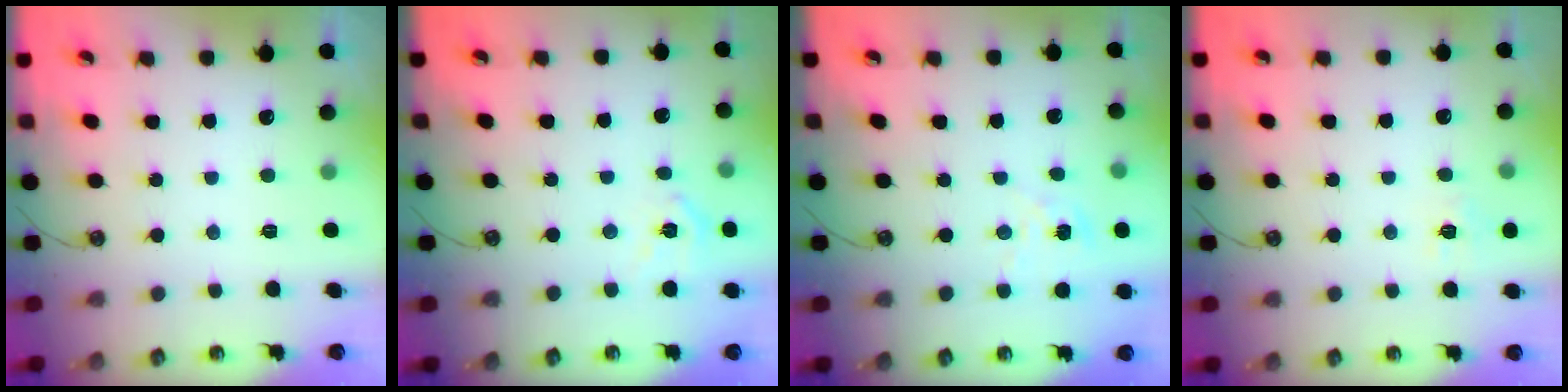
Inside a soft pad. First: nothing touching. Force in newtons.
{"total": 7.8, "press": 7.7, "slide": 1.0}
{"total": 2.5, "press": 2.5, "slide": 0.2}
{"total": 7.2, "press": 7.1, "slide": 1.3}